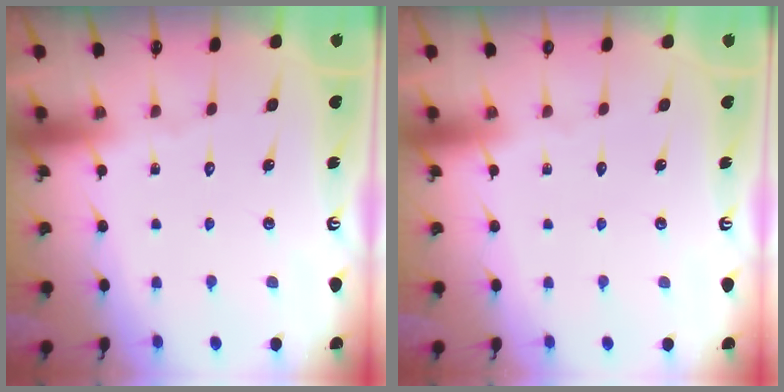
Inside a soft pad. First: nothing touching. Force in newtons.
{"total": 0.0}